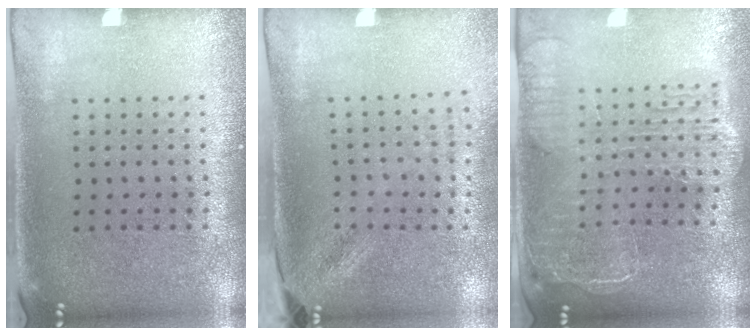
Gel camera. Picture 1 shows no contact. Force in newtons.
{"total": 1.8, "press": 1.4, "slide": 1.2}
{"total": 2.3, "press": 2.0, "slide": 1.1}